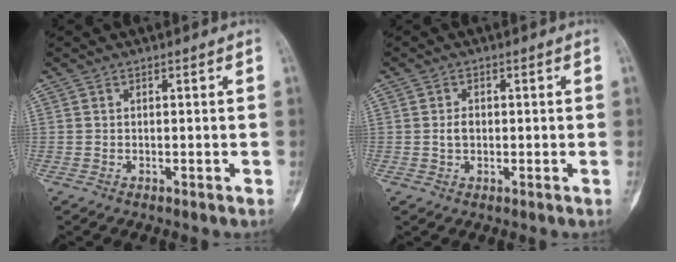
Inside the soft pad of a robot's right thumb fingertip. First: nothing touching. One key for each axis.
{"total": 2.0, "fx": 0.0, "fy": 1.3, "fz": 1.5, "tx": -0.026, "ty": 0.003, "tz": 0.000}